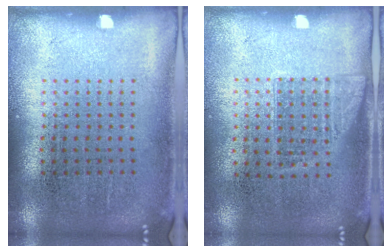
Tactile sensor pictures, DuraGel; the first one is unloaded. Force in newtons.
{"total": 0.9, "press": 0.8, "slide": 0.5}